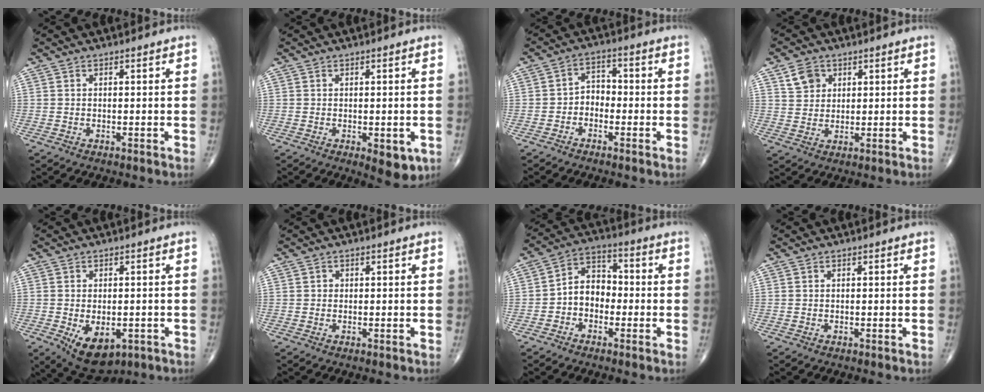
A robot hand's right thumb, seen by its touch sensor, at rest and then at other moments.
{"total": 5.1, "force": [-1.6, 2.3, 4.3], "torque": [-0.038, -0.007, -0.013]}
{"total": 3.9, "force": [-1.5, 3.0, 2.1], "torque": [-0.010, 0.026, -0.038]}
{"total": 4.9, "force": [2.4, 3.9, 1.8], "torque": [-0.015, -0.010, 0.045]}
{"total": 9.3, "force": [-3.3, 5.4, 6.8], "torque": [-0.090, -0.002, -0.036]}
{"total": 0.6, "force": [0.0, 0.6, 0.1], "torque": [0.003, 0.002, -0.001]}
{"total": 7.4, "force": [-1.5, 5.7, 4.5], "torque": [-0.048, 0.035, -0.044]}
{"total": 0.0}